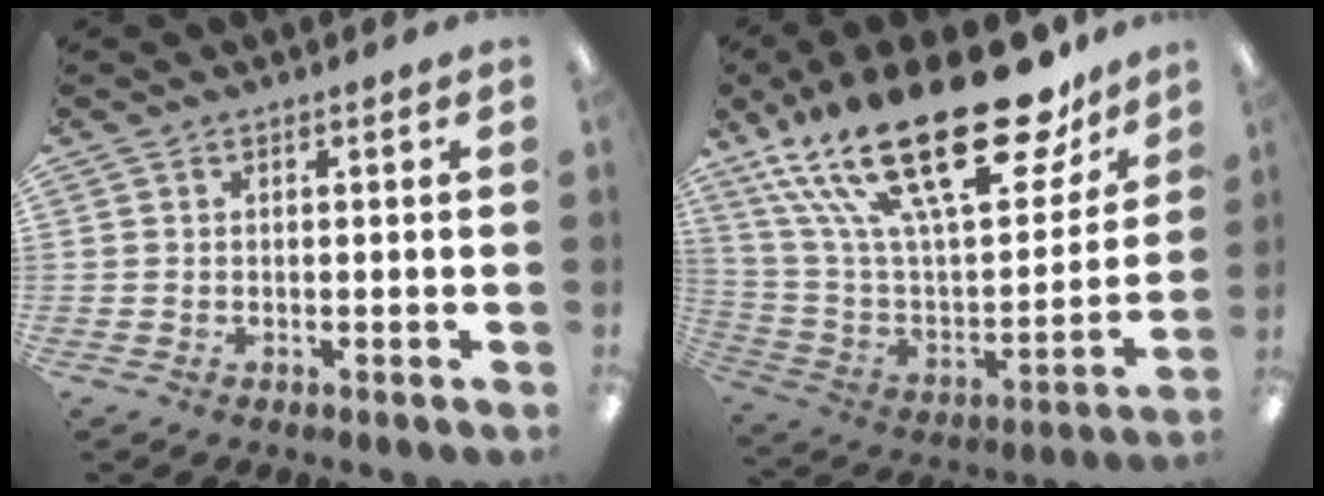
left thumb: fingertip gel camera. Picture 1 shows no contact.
{"total": 33.8, "force": [19.6, 13.4, 24.0], "torque": [-0.432, -0.118, 0.335]}